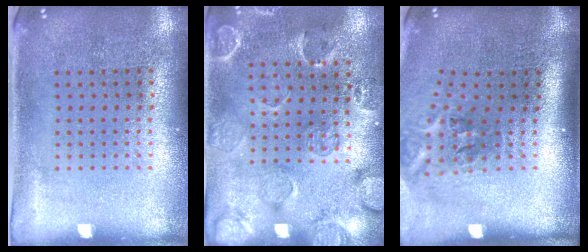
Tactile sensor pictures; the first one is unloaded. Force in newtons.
{"total": 2.7, "press": 1.8, "slide": 2.0}
{"total": 2.3, "press": 1.4, "slide": 1.8}